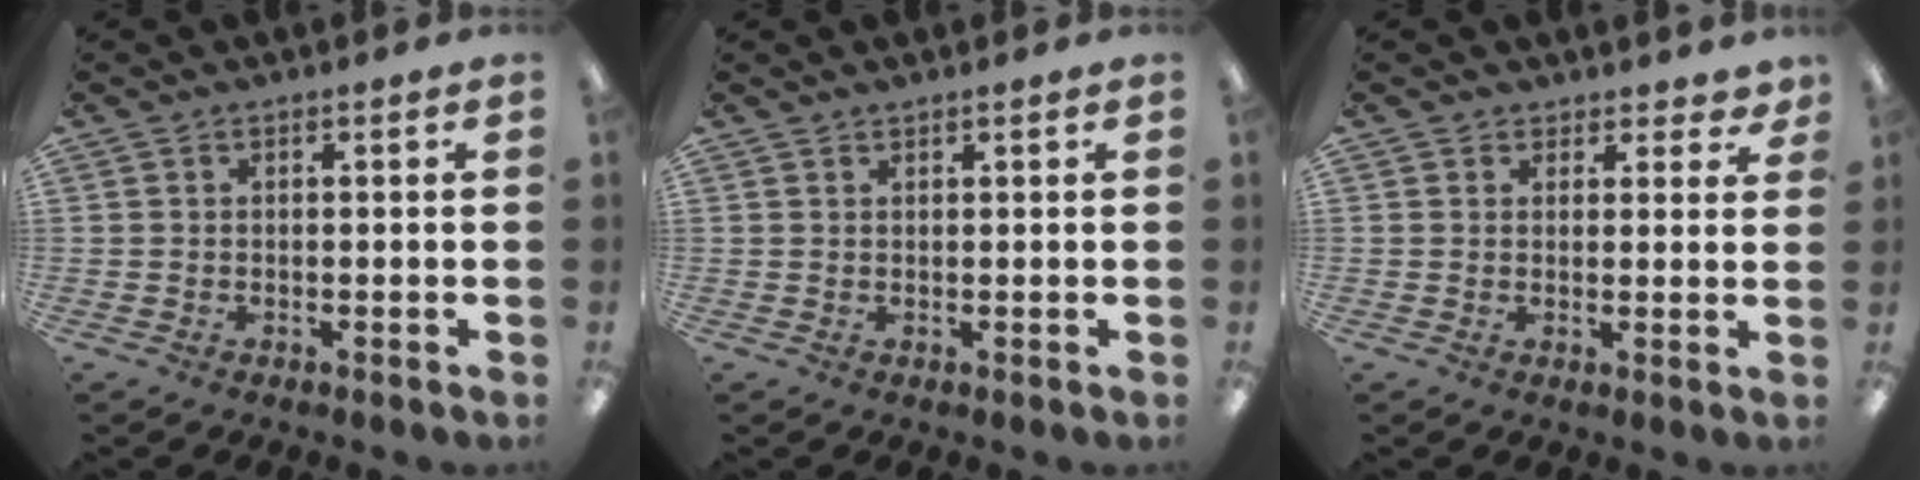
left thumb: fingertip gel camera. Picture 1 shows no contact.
{"total": 0.8, "force": [0.8, 0.0, 0.1], "torque": [-0.002, -0.001, 0.015]}
{"total": 2.7, "force": [2.0, 1.8, 0.4], "torque": [0.005, -0.008, 0.035]}